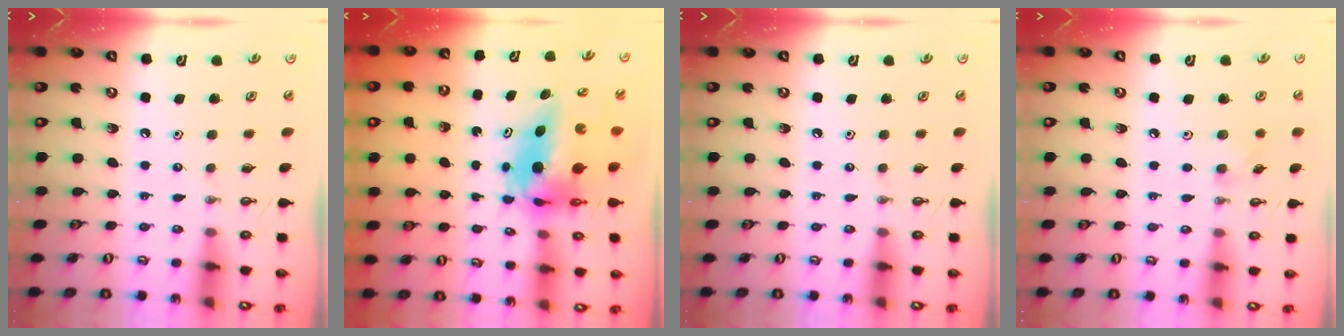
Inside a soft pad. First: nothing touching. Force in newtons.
{"total": 7.6, "press": 7.5, "slide": 1.0}
{"total": 0.0}
{"total": 4.7, "press": 4.6, "slide": 0.9}